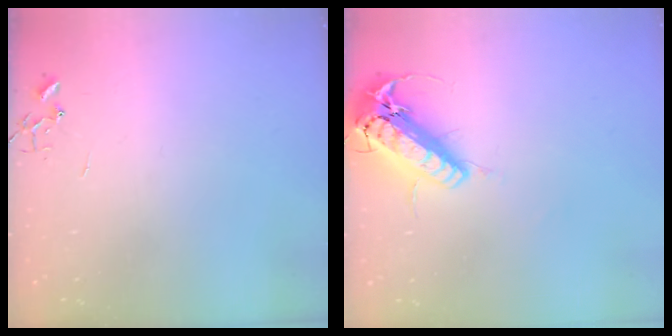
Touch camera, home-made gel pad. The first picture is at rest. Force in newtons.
{"total": 18.2, "press": 17.8, "slide": 3.8}